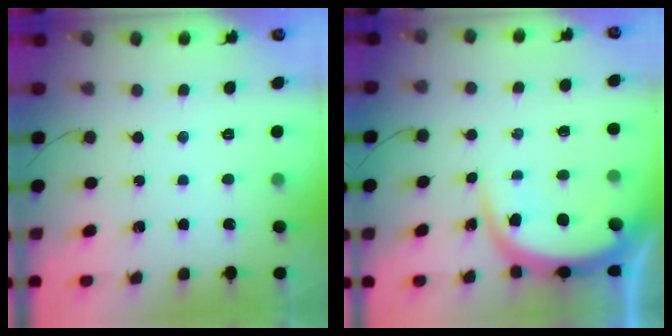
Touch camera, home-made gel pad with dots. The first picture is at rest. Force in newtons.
{"total": 9.1, "press": 9.0, "slide": 1.1}